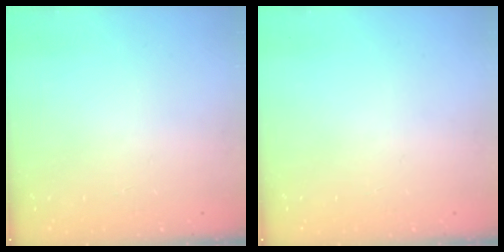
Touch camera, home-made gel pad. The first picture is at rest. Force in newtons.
{"total": 0.0}